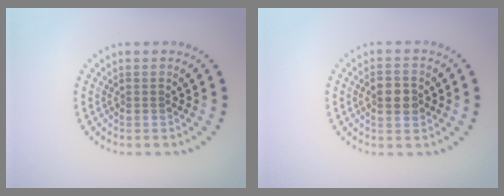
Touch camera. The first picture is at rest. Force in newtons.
{"total": 2.8, "press": 2.8, "slide": 0.1}